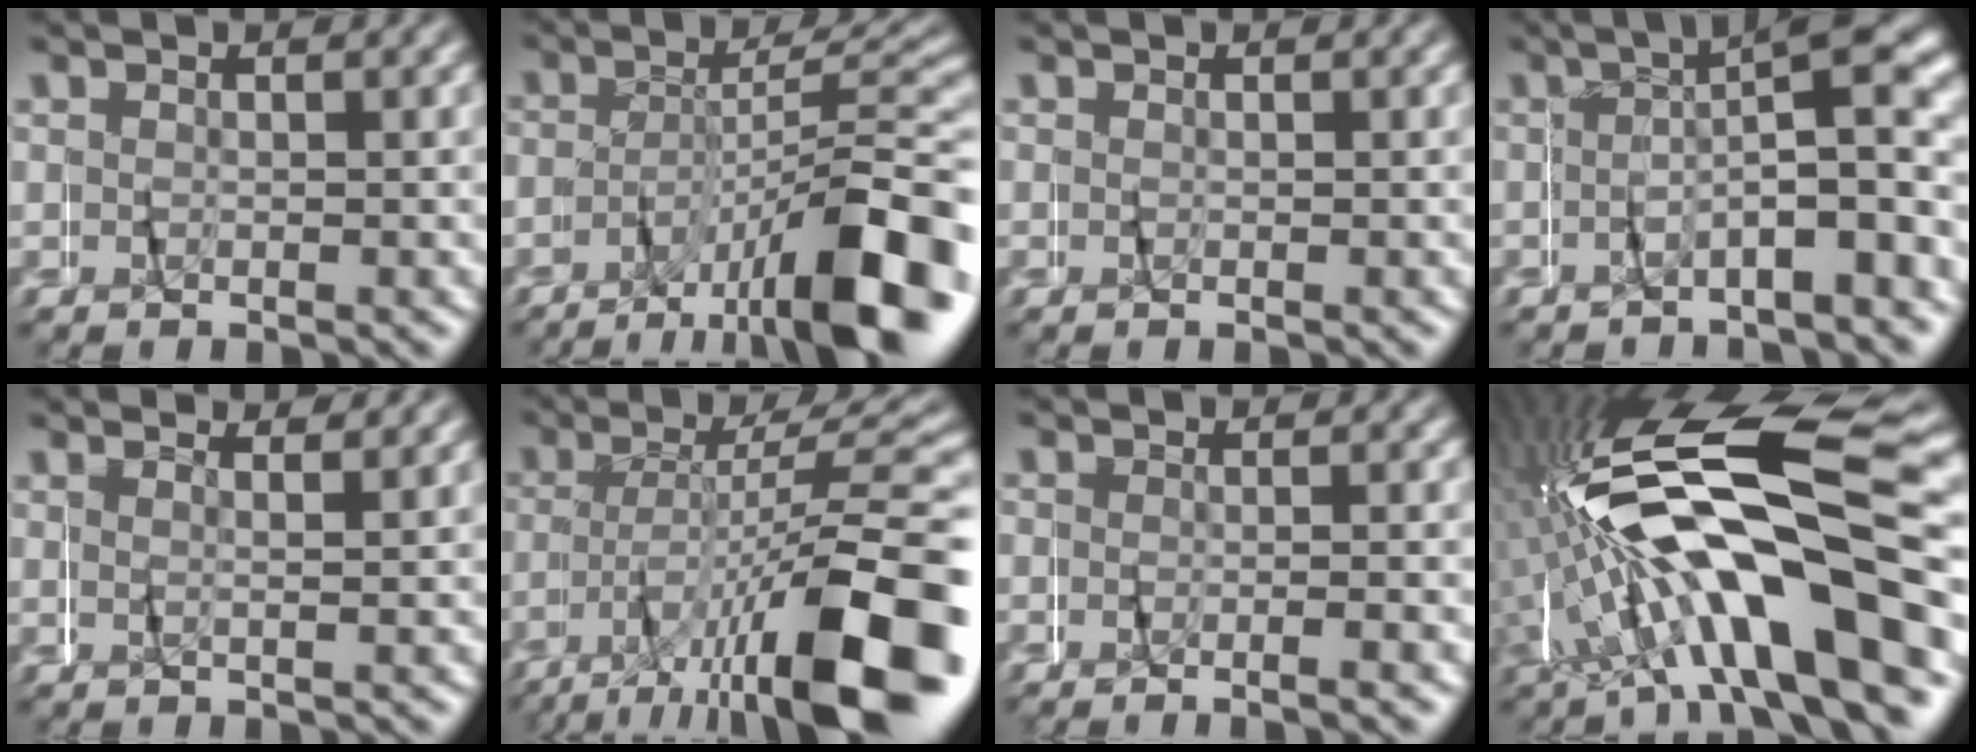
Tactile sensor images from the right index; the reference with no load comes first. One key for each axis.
{"total": 10.6, "fx": -6.7, "fy": 2.7, "fz": 7.7, "tx": -0.105, "ty": 0.007, "tz": -0.102}
{"total": 0.0}
{"total": 5.6, "fx": -1.0, "fy": 0.3, "fz": 5.5, "tx": -0.060, "ty": 0.030, "tz": -0.025}
{"total": 1.3, "fx": 0.6, "fy": -1.1, "fz": 0.4, "tx": -0.017, "ty": 0.002, "tz": 0.011}
{"total": 11.9, "fx": -5.3, "fy": 3.0, "fz": 10.3, "tx": -0.147, "ty": -0.001, "tz": -0.070}
{"total": 1.7, "fx": -1.5, "fy": -0.5, "fz": 0.5, "tx": -0.018, "ty": 0.003, "tz": -0.030}
{"total": 16.6, "fx": -0.3, "fy": 7.5, "fz": 14.8, "tx": -0.307, "ty": -0.007, "tz": 0.008}